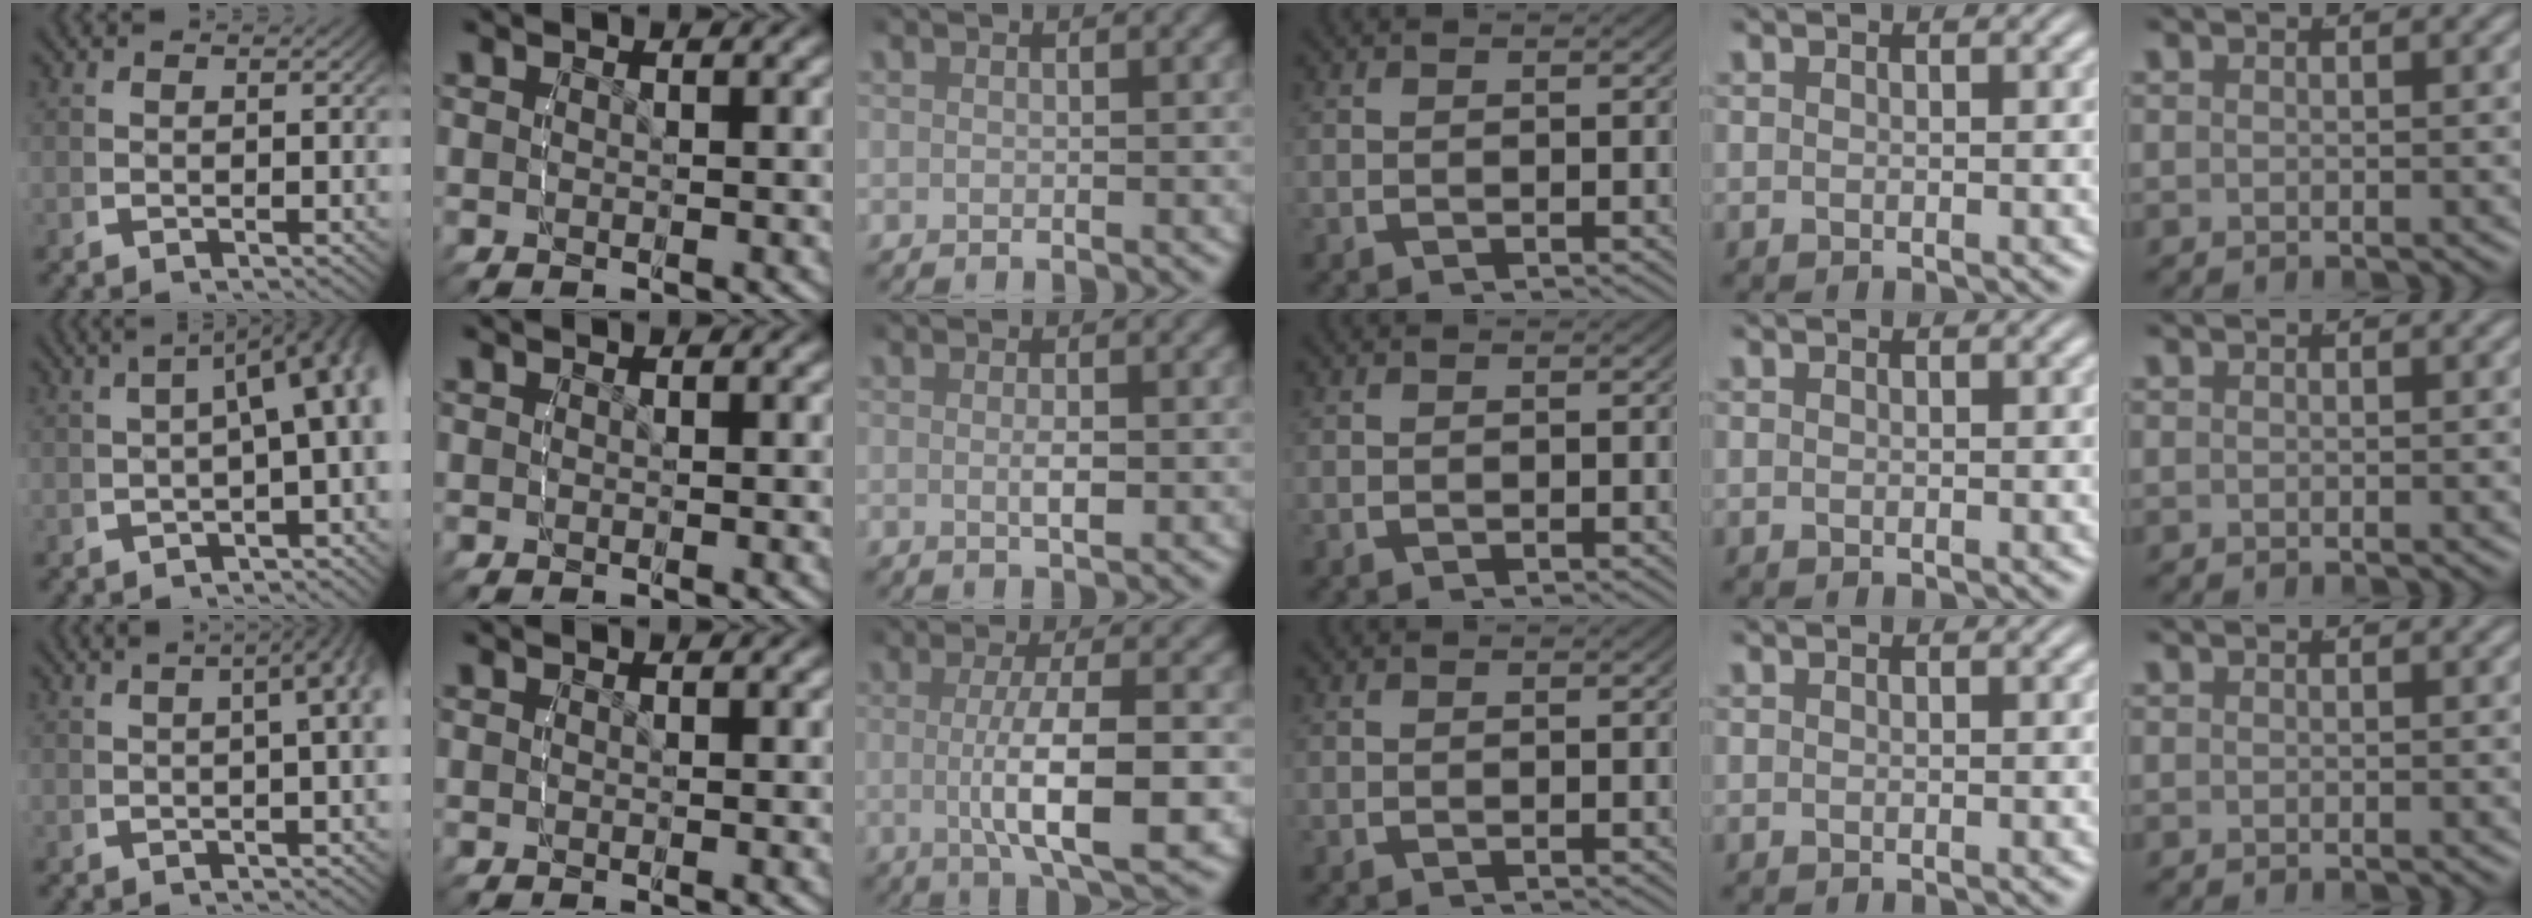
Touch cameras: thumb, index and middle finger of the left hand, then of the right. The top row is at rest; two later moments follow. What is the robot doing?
{"motion": "lift_and_place", "object": "cubes"}